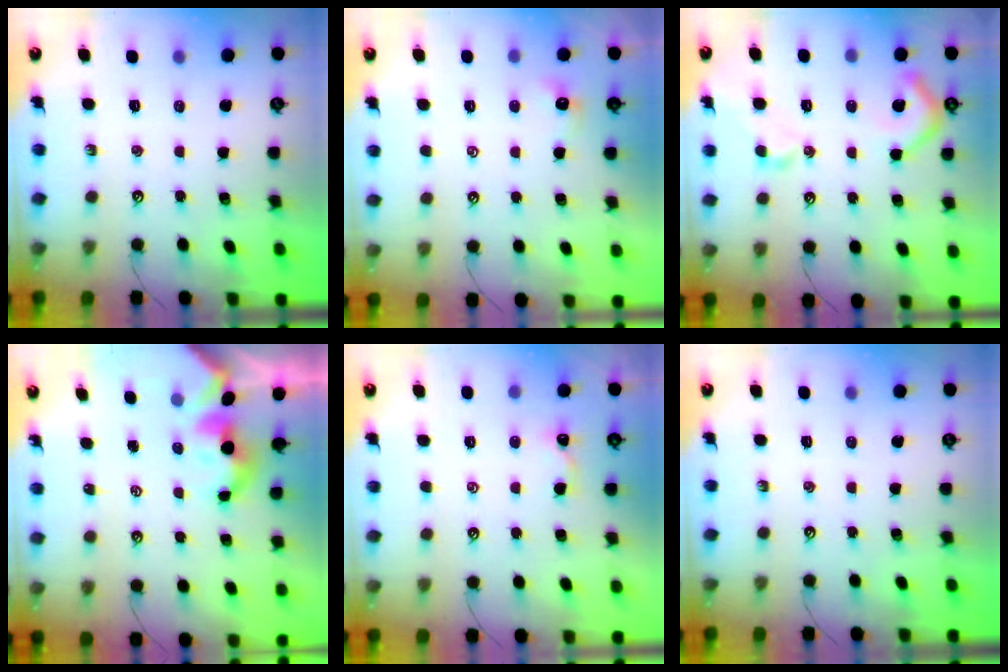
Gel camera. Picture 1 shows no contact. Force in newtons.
{"total": 0.7, "press": 0.3, "slide": 0.6}
{"total": 8.5, "press": 8.4, "slide": 1.3}
{"total": 1.8, "press": 1.8, "slide": 0.2}
{"total": 2.3, "press": 2.2, "slide": 0.3}
{"total": 0.0}